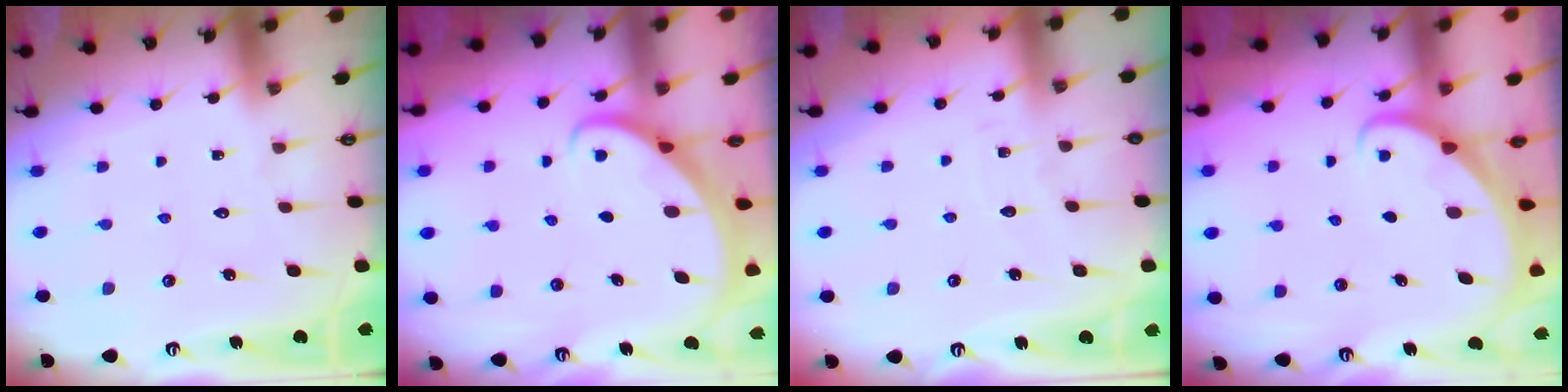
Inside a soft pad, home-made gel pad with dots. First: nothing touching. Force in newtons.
{"total": 2.6, "press": 2.5, "slide": 0.3}
{"total": 3.4, "press": 3.4, "slide": 0.3}
{"total": 1.8, "press": 1.7, "slide": 0.0}